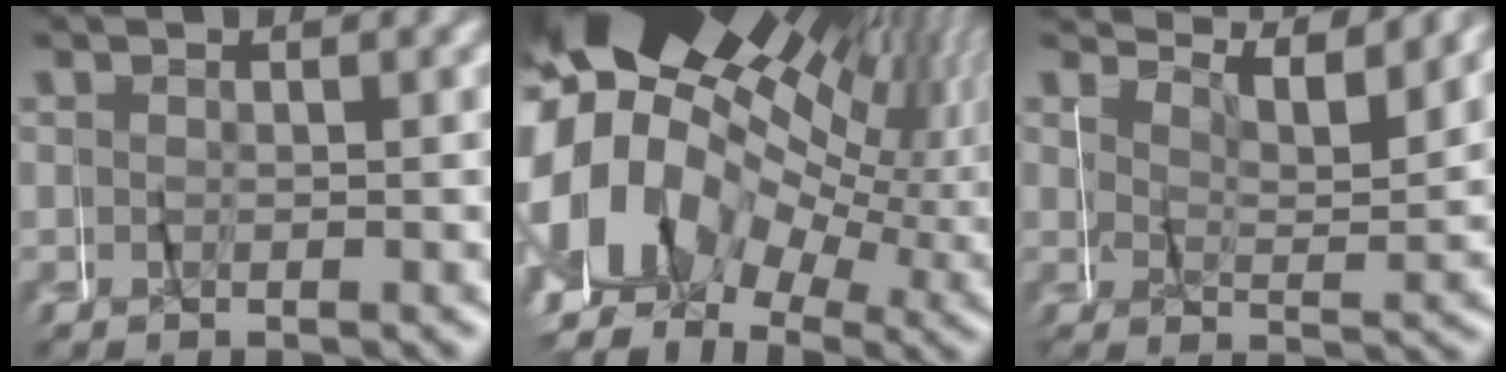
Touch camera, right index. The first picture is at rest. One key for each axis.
{"total": 27.2, "fx": 2.8, "fy": 19.7, "fz": 18.5, "tx": -0.284, "ty": 0.023, "tz": 0.003}
{"total": 4.3, "fx": 3.7, "fy": 0.0, "fz": 2.3, "tx": -0.040, "ty": 0.016, "tz": 0.051}